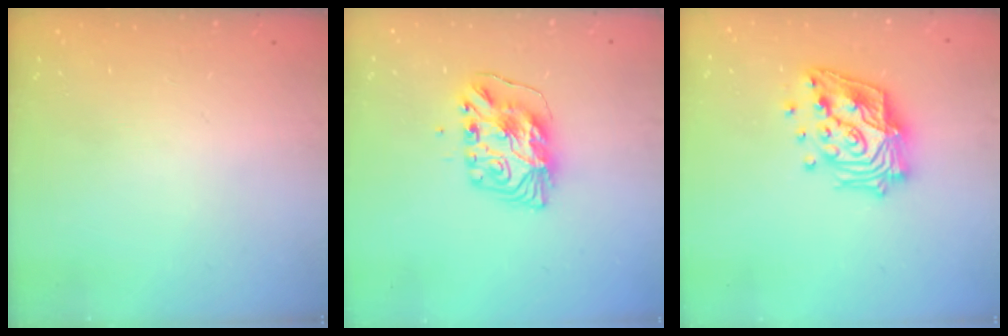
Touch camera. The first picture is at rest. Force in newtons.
{"total": 9.4, "press": 9.4, "slide": 0.8}
{"total": 18.8, "press": 18.7, "slide": 1.6}